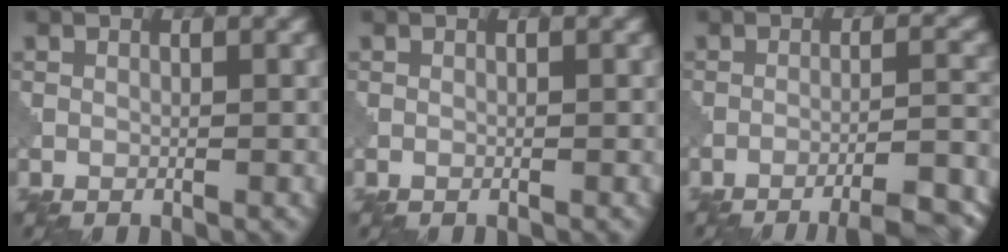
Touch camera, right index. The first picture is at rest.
{"total": 0.0}
{"total": 10.0, "force": [-8.3, 2.5, 5.0], "torque": [-0.043, 0.011, -0.083]}